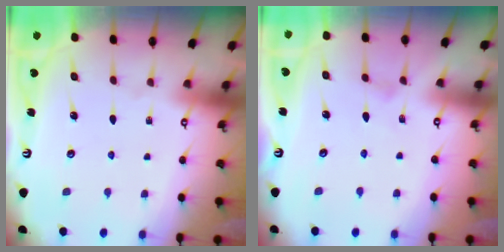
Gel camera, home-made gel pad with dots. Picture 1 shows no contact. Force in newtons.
{"total": 0.0}